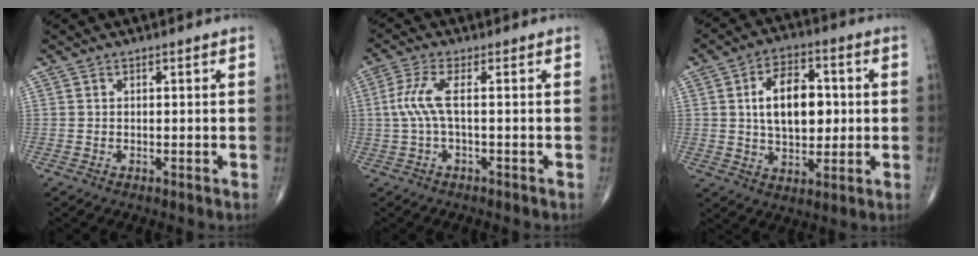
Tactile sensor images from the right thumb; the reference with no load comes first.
{"total": 5.0, "force": [0.0, 0.9, 4.9], "torque": [-0.137, 0.012, -0.004]}
{"total": 12.7, "force": [1.4, 7.7, 10.0], "torque": [-0.138, 0.007, 0.024]}